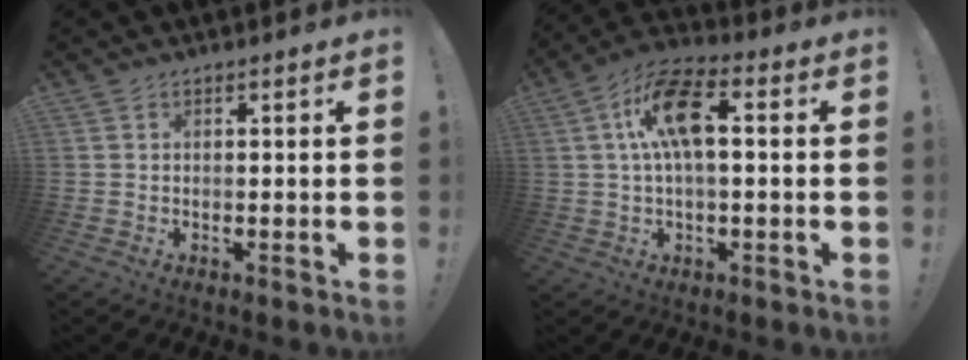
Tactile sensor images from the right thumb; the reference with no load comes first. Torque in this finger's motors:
{"motor_torque": [0.79, 1.80, 0.11, 0.11, 0.13]}